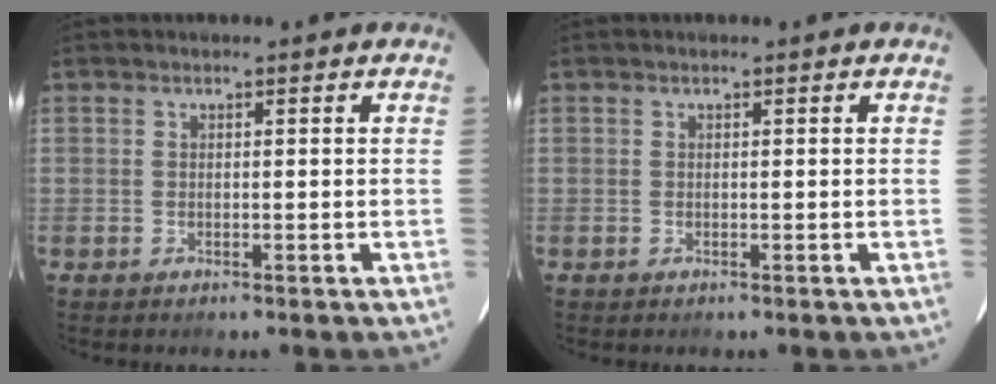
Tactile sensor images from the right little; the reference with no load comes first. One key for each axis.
{"total": 0.0}